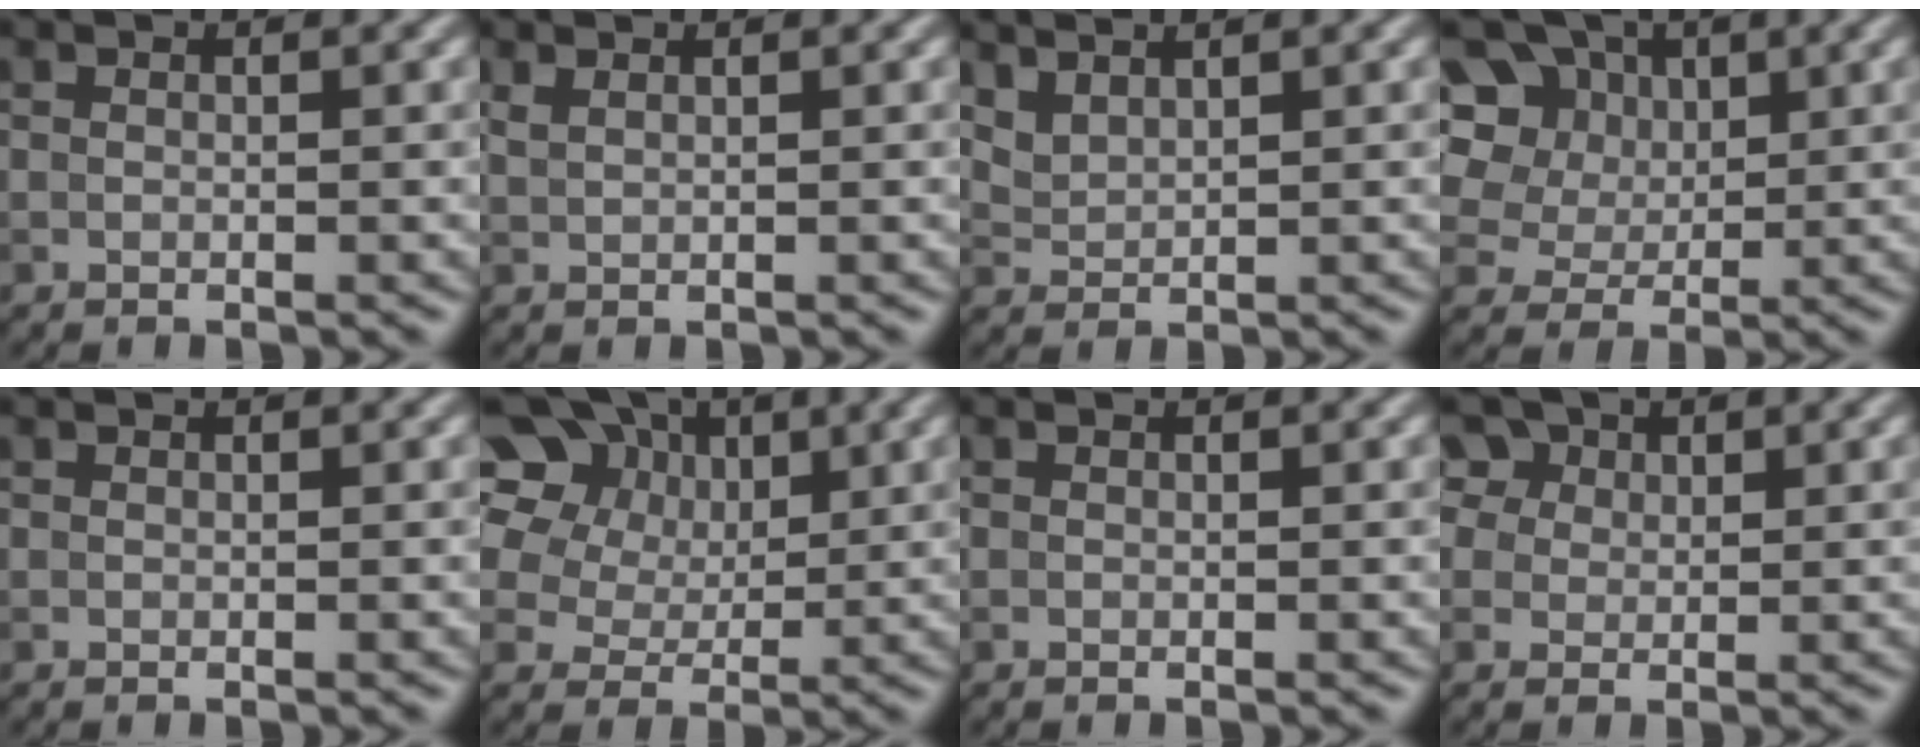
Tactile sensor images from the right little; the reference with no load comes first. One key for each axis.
{"total": 0.8, "fx": 0.7, "fy": 0.2, "fz": 0.4, "tx": -0.011, "ty": 0.001, "tz": 0.016}
{"total": 2.5, "fx": 2.1, "fy": 1.0, "fz": 0.9, "tx": -0.026, "ty": 0.003, "tz": 0.049}
{"total": 11.9, "fx": 4.9, "fy": 9.3, "fz": 5.5, "tx": -0.129, "ty": 0.038, "tz": 0.078}
{"total": 0.0}
{"total": 18.9, "fx": 9.0, "fy": 14.0, "fz": 8.9, "tx": -0.222, "ty": 0.059, "tz": 0.157}
{"total": 0.0}
{"total": 8.1, "fx": 4.6, "fy": 5.7, "fz": 3.4, "tx": -0.078, "ty": 0.018, "tz": 0.065}